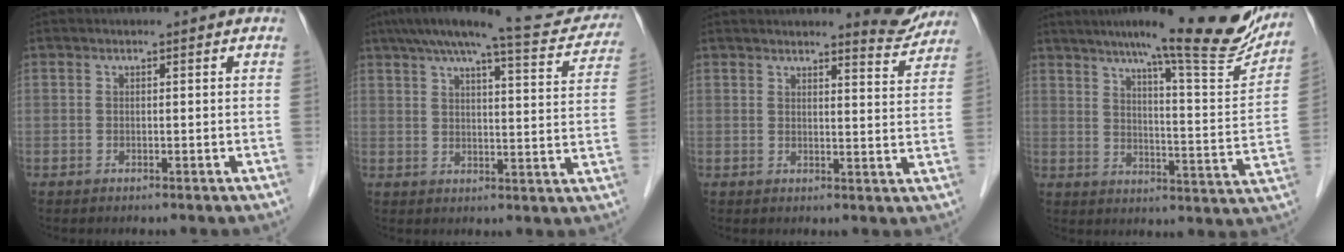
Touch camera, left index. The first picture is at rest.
{"total": 17.5, "force": [15.6, 2.3, 7.7], "torque": [-0.112, 0.011, 0.198]}
{"total": 5.3, "force": [5.1, 0.5, 1.2], "torque": [-0.011, -0.026, 0.054]}
{"total": 21.2, "force": [17.9, 1.4, 11.2], "torque": [-0.152, -0.032, 0.233]}